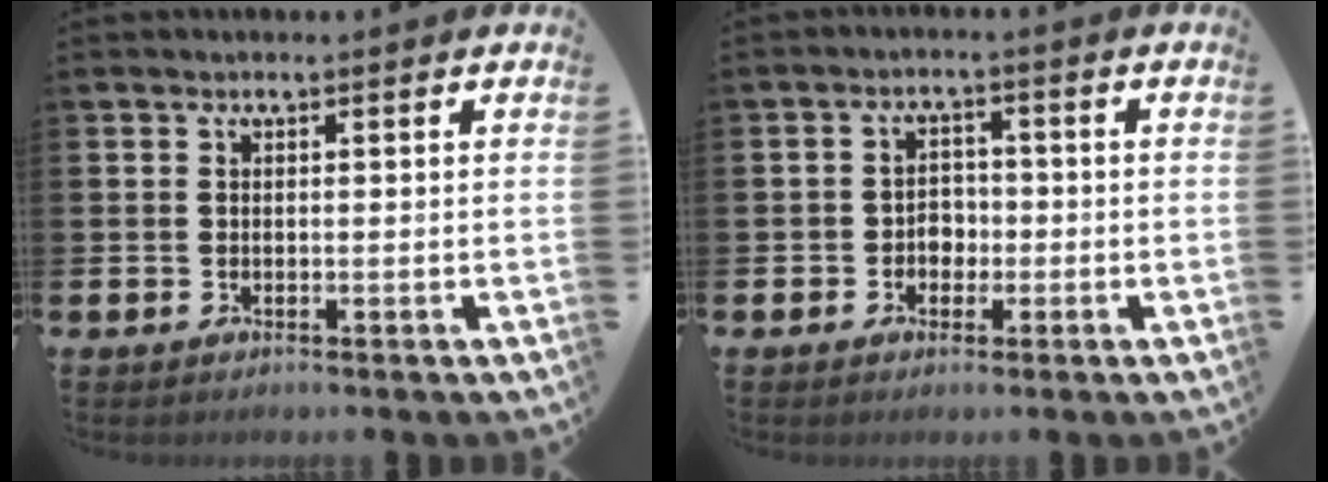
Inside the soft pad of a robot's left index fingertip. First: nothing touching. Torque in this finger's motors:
{"motor_torque": [0.02, 0.10, 0.04, 0.01]}